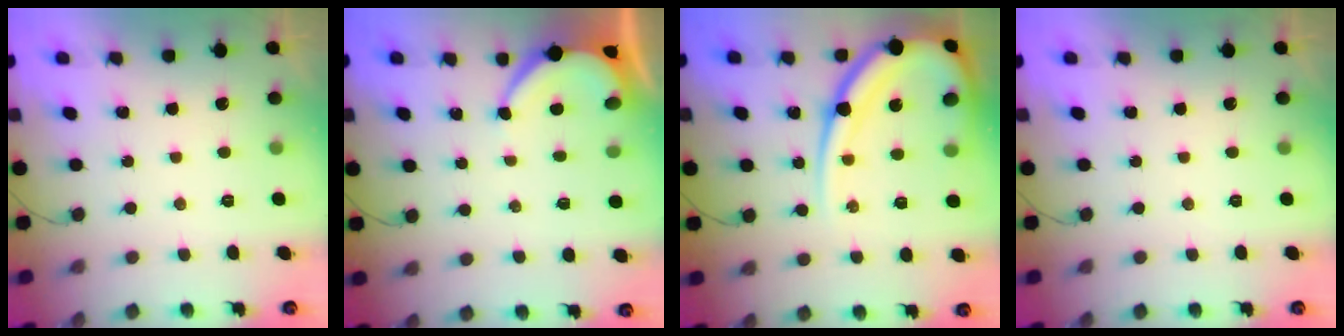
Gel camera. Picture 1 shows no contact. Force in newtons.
{"total": 5.0, "press": 5.0, "slide": 0.4}
{"total": 19.2, "press": 19.2, "slide": 1.8}
{"total": 0.0}